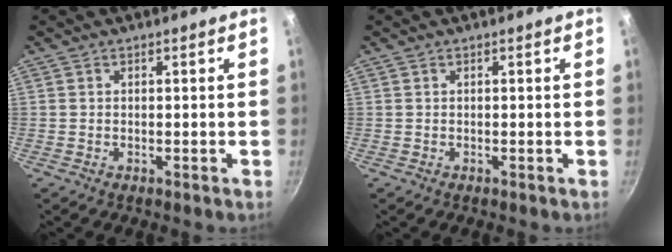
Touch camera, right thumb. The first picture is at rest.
{"total": 0.0}